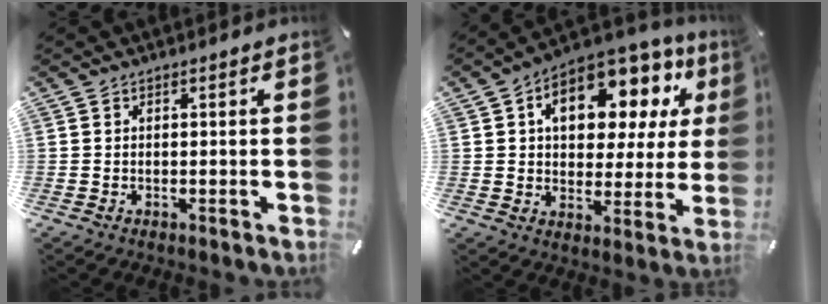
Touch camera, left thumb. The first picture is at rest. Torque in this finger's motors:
{"motor_torque": [2.45, 2.55, 1.52, -1.25, 0.21]}